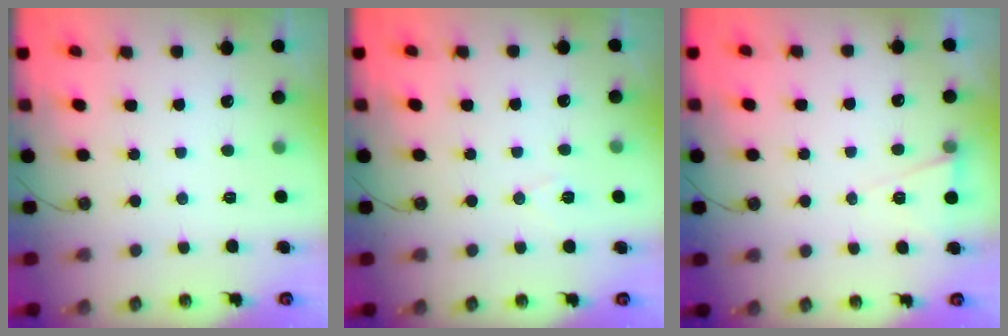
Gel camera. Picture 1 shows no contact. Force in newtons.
{"total": 6.1, "press": 4.0, "slide": 4.6}
{"total": 5.5, "press": 3.3, "slide": 4.4}